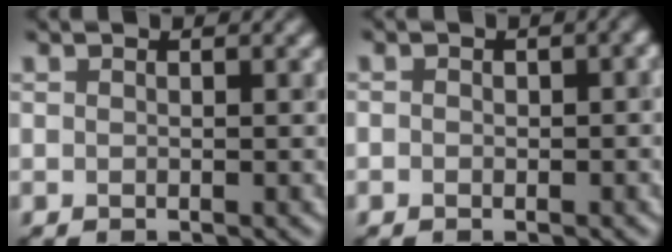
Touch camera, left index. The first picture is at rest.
{"total": 2.2, "force": [-0.2, 1.5, 1.6], "torque": [-0.014, -0.002, -0.003]}